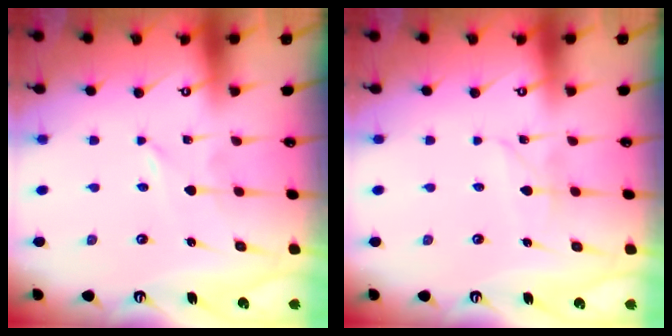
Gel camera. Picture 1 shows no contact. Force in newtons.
{"total": 2.6, "press": 2.5, "slide": 0.3}